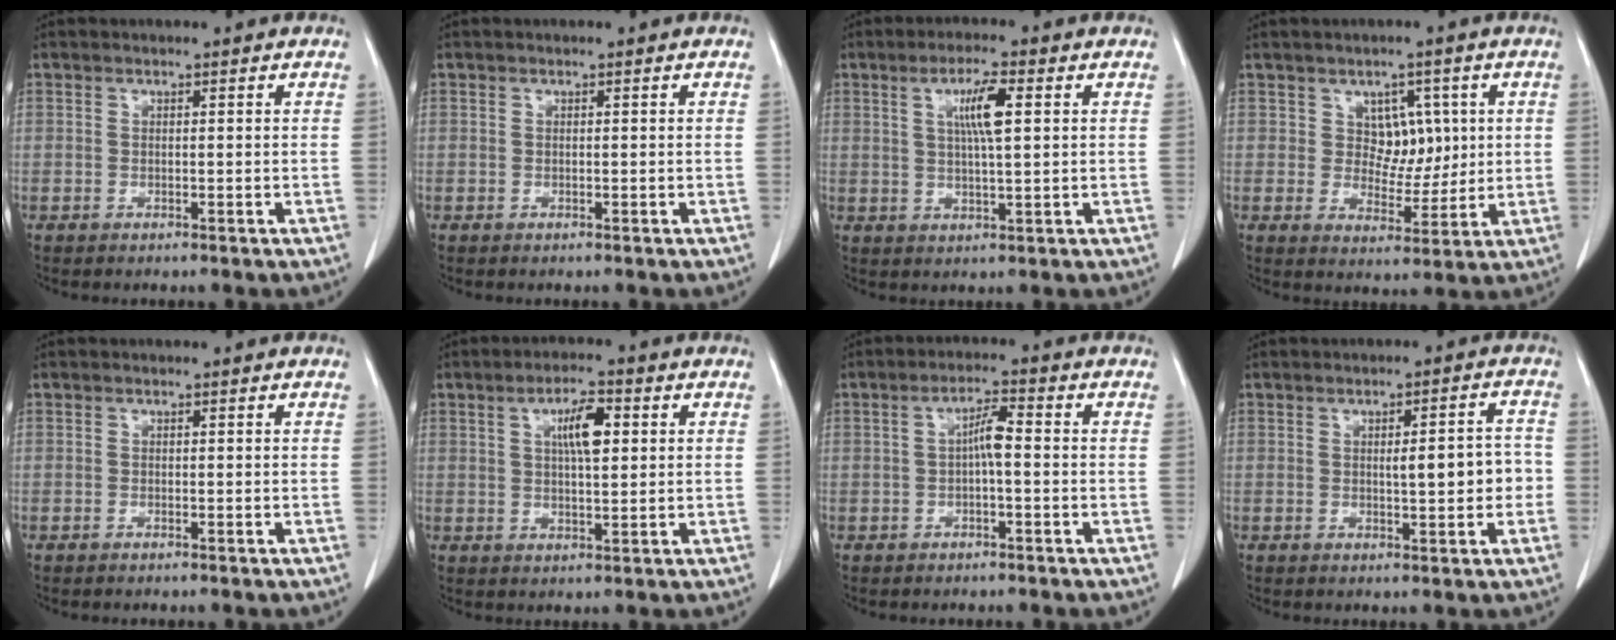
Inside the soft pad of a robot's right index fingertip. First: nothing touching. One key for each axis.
{"total": 0.0}
{"total": 5.9, "fx": 1.7, "fy": 0.5, "fz": 5.6, "tx": -0.103, "ty": 0.001, "tz": 0.031}
{"total": 5.3, "fx": 1.6, "fy": 3.9, "fz": 3.2, "tx": -0.036, "ty": 0.004, "tz": 0.030}
{"total": 0.0}
{"total": 6.0, "fx": 1.7, "fy": 1.5, "fz": 5.5, "tx": -0.097, "ty": 0.005, "tz": 0.030}
{"total": 3.6, "fx": -0.2, "fy": 0.5, "fz": 3.6, "tx": -0.063, "ty": 0.011, "tz": -0.003}
{"total": 5.6, "fx": -0.4, "fy": 1.4, "fz": 5.4, "tx": -0.075, "ty": 0.011, "tz": -0.002}